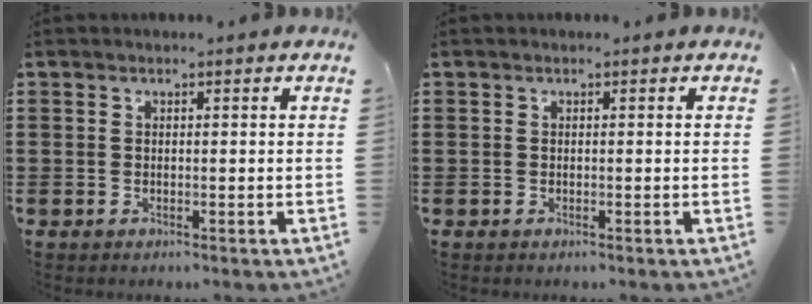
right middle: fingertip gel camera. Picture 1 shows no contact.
{"total": 0.0}